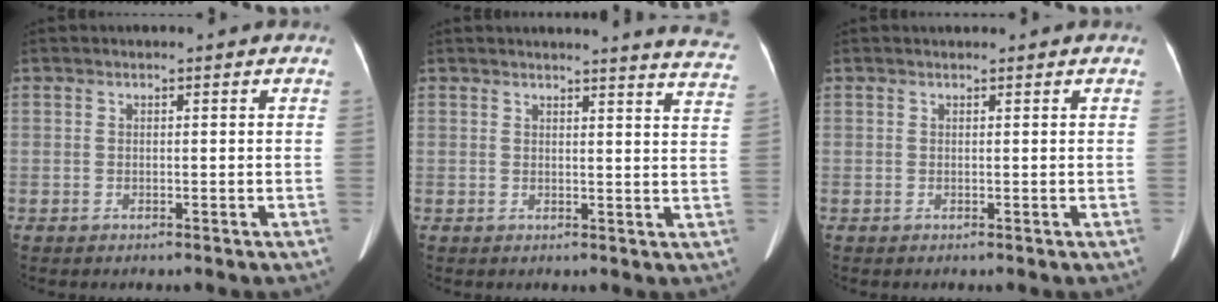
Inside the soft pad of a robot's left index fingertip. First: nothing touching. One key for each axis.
{"total": 10.8, "fx": 10.6, "fy": -0.5, "fz": 2.2, "tx": -0.012, "ty": -0.078, "tz": 0.087}
{"total": 0.7, "fx": 0.7, "fy": 0.1, "fz": 0.2, "tx": -0.009, "ty": 0.012, "tz": 0.014}